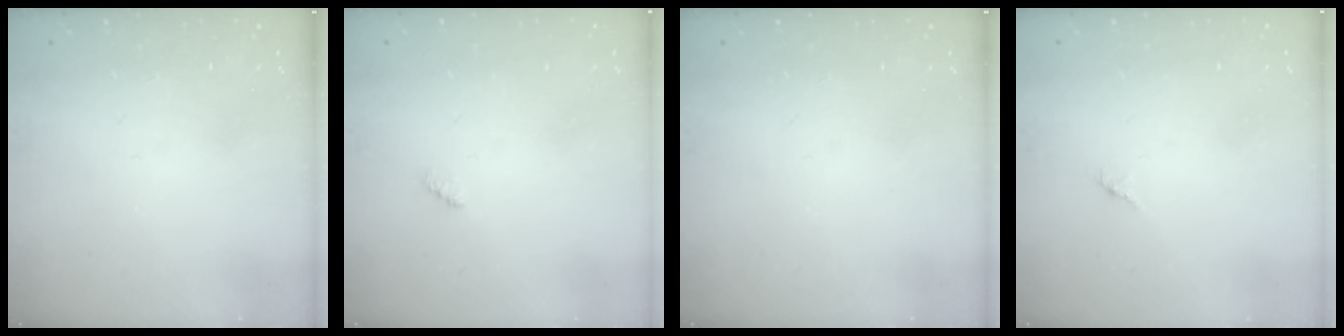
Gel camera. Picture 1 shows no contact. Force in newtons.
{"total": 2.3, "press": 2.2, "slide": 0.5}
{"total": 0.0}
{"total": 1.4, "press": 1.4, "slide": 0.4}